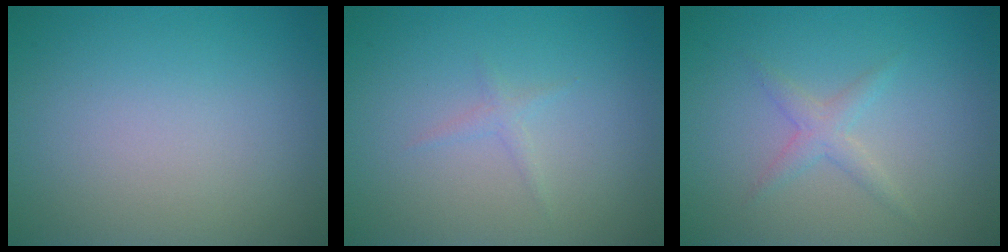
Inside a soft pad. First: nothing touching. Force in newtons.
{"total": 0.8, "press": 0.8, "slide": 0.0}
{"total": 1.6, "press": 1.6, "slide": 0.0}